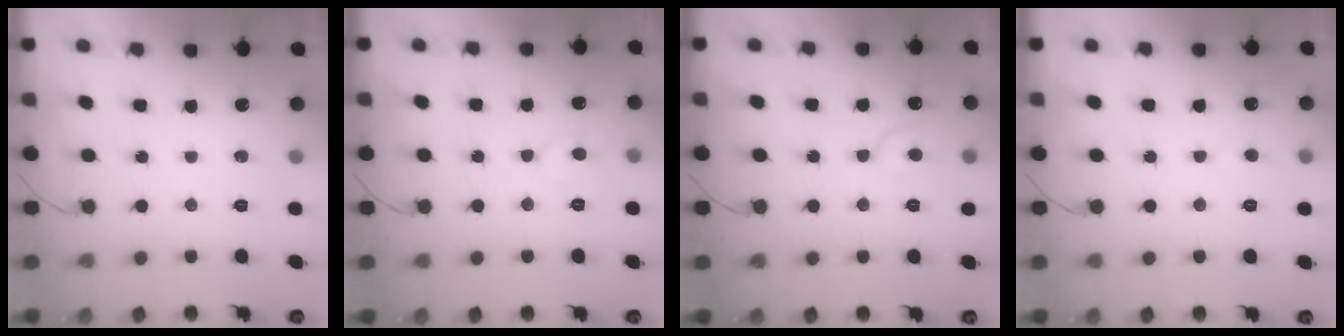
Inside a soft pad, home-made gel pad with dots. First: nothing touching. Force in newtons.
{"total": 5.9, "press": 5.9, "slide": 0.4}
{"total": 6.9, "press": 6.8, "slide": 0.7}
{"total": 2.4, "press": 2.4, "slide": 0.2}